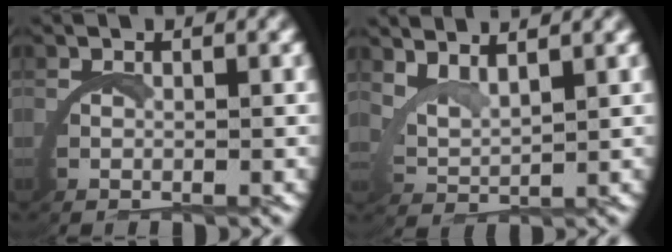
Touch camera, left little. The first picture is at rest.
{"total": 3.8, "force": [3.0, 1.7, 1.5], "torque": [-0.056, -0.003, 0.053]}